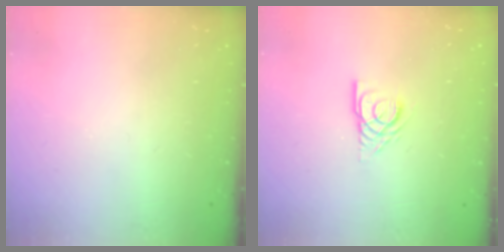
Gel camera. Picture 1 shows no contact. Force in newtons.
{"total": 4.5, "press": 4.4, "slide": 0.4}